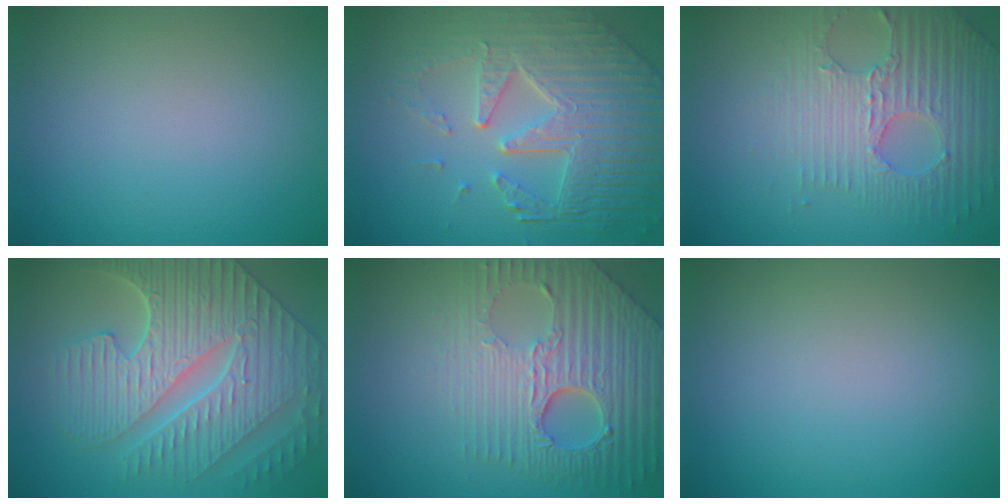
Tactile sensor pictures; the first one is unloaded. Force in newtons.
{"total": 8.6, "press": 5.9, "slide": 6.3}
{"total": 4.7, "press": 4.2, "slide": 1.9}
{"total": 10.2, "press": 7.0, "slide": 7.4}
{"total": 8.7, "press": 6.1, "slide": 6.2}
{"total": 0.0}